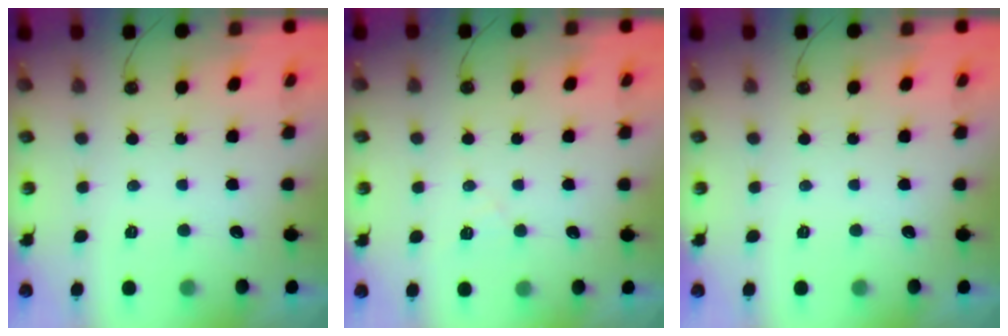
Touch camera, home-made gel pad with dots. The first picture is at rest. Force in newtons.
{"total": 8.8, "press": 8.8, "slide": 0.8}
{"total": 0.0}